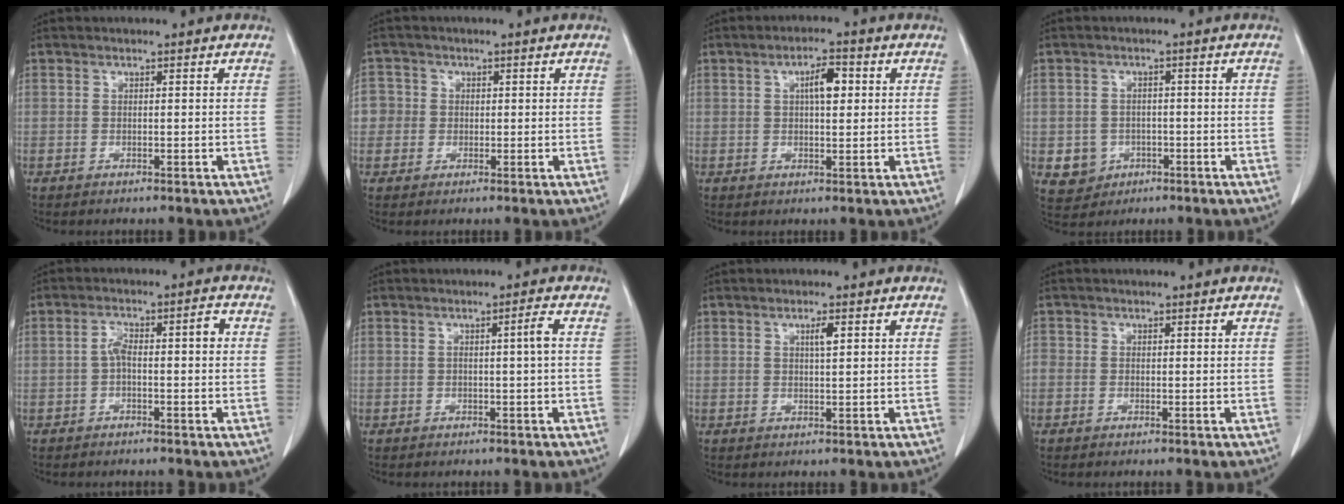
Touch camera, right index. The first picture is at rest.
{"total": 3.5, "force": [0.0, 3.5, 0.1], "torque": [0.013, 0.012, -0.004]}
{"total": 5.0, "force": [1.3, 2.1, 4.3], "torque": [-0.068, 0.011, 0.019]}
{"total": 4.6, "force": [-1.3, 4.3, 0.8], "torque": [-0.006, 0.008, -0.011]}
{"total": 4.4, "force": [-0.2, 1.4, 4.2], "torque": [-0.076, 0.026, -0.005]}
{"total": 1.7, "force": [0.0, -0.5, 1.7], "torque": [-0.028, 0.001, 0.000]}
{"total": 1.8, "force": [0.7, 0.2, 1.7], "torque": [-0.030, -0.001, 0.012]}
{"total": 1.6, "force": [-0.2, 1.4, 0.6], "torque": [-0.018, 0.009, -0.008]}